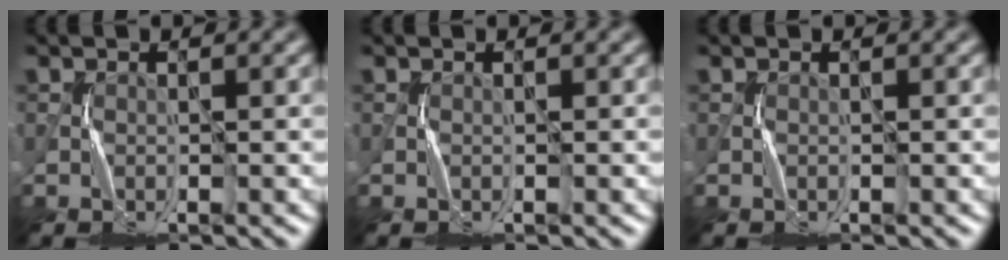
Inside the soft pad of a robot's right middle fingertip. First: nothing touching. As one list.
[{"total": 0.0}, {"total": 0.0}]